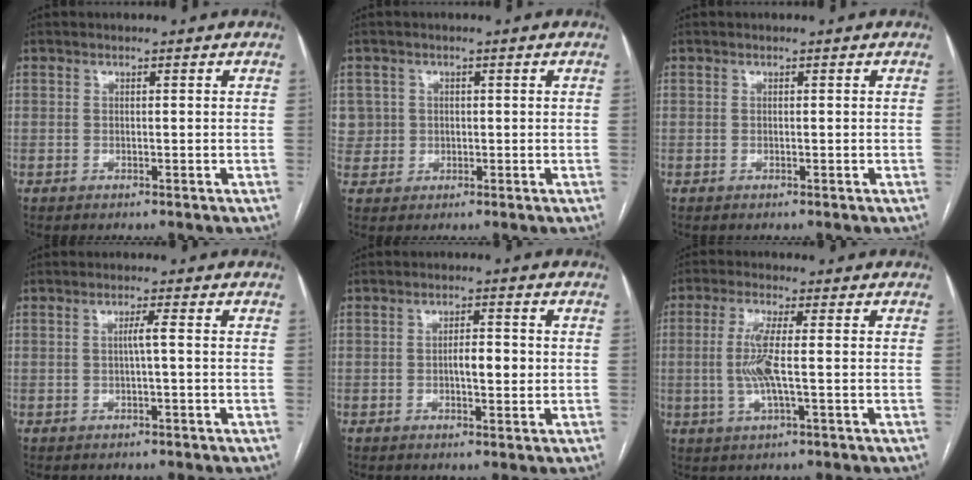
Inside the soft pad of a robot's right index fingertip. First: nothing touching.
{"total": 3.4, "force": [0.7, 3.3, -0.2], "torque": [0.021, 0.009, 0.014]}
{"total": 0.0}
{"total": 1.5, "force": [-0.1, -0.3, 1.5], "torque": [-0.026, 0.003, -0.001]}
{"total": 3.5, "force": [-0.2, 1.1, 3.3], "torque": [-0.053, 0.003, -0.003]}
{"total": 5.9, "force": [-0.3, 0.4, 5.9], "torque": [-0.129, -0.005, -0.010]}